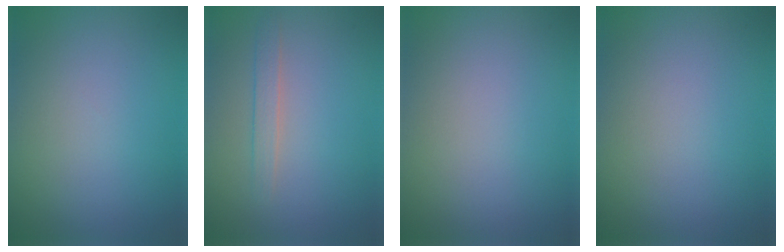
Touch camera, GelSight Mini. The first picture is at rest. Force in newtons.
{"total": 1.5, "press": 1.5, "slide": 0.1}
{"total": 0.0}
{"total": 0.0}